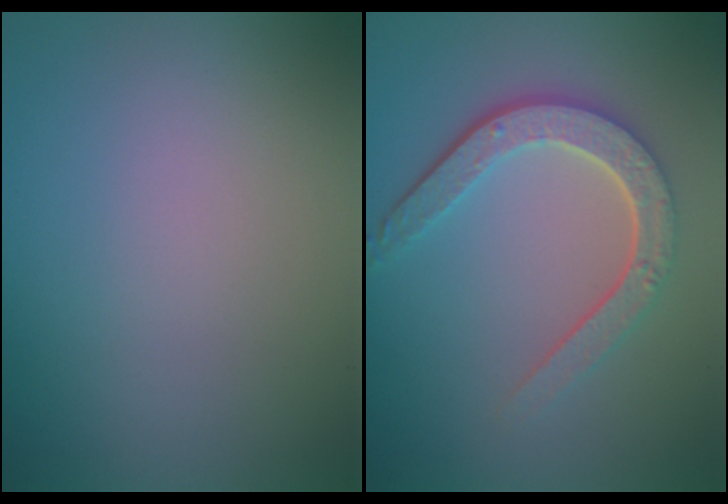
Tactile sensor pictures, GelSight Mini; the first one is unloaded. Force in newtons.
{"total": 4.7, "press": 3.7, "slide": 2.9}